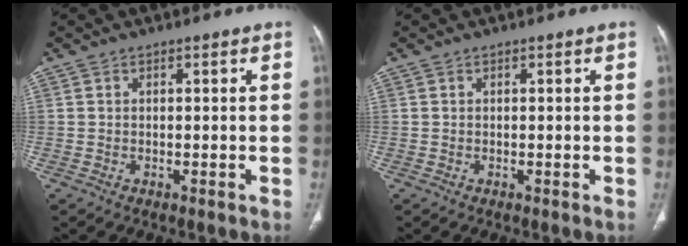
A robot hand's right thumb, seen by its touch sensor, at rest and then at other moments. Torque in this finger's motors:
{"motor_torque": [0.00, 0.00, 0.00, 0.00, 0.00]}